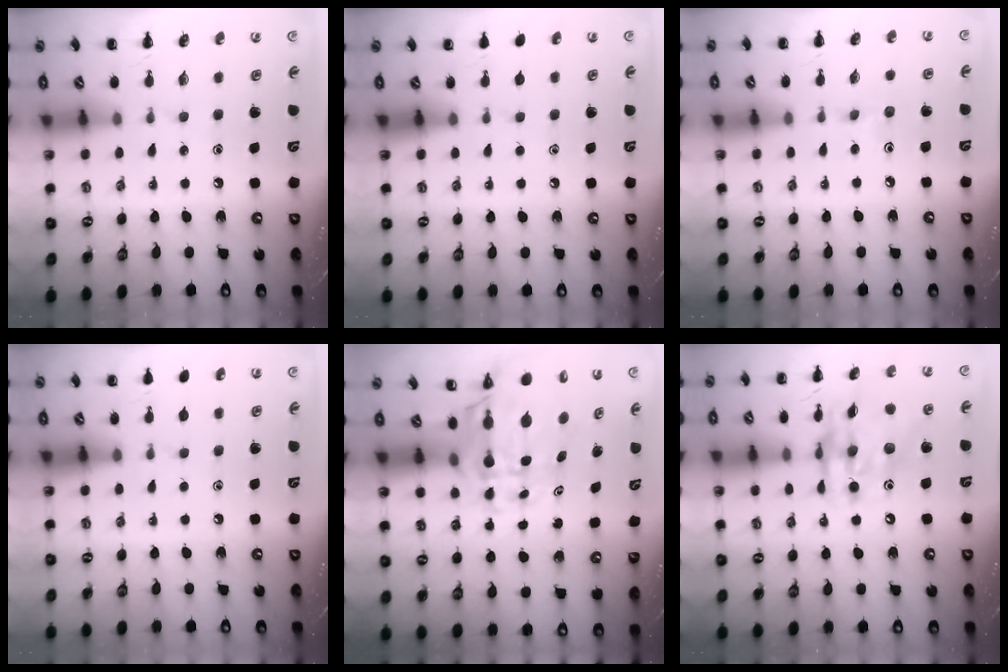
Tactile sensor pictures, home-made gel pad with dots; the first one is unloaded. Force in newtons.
{"total": 1.1, "press": 1.1, "slide": 0.2}
{"total": 3.4, "press": 3.2, "slide": 1.2}
{"total": 1.1, "press": 1.1, "slide": 0.2}
{"total": 8.3, "press": 7.8, "slide": 2.7}
{"total": 14.6, "press": 14.2, "slide": 3.5}